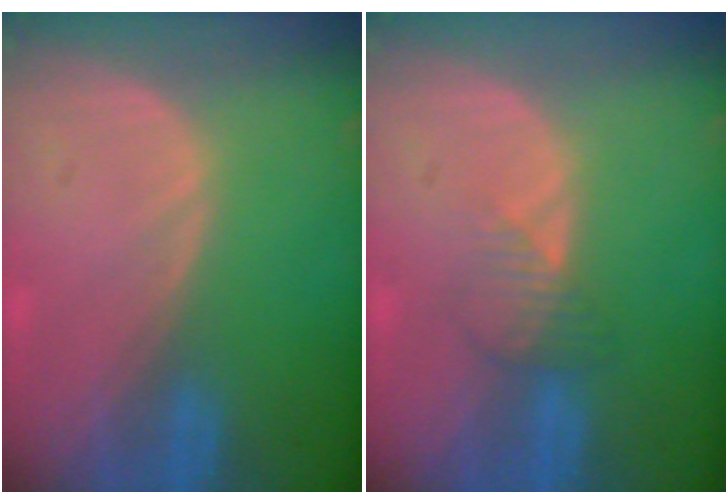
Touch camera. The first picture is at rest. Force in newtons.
{"total": 2.7, "press": 2.7, "slide": 0.3}